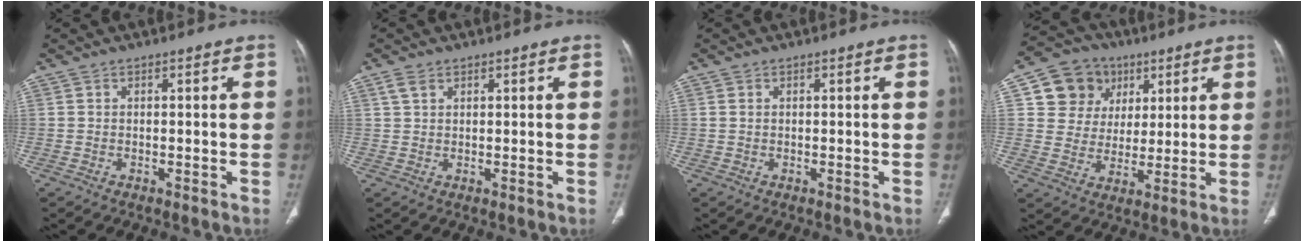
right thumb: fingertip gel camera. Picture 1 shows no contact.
{"total": 2.2, "force": [1.3, 1.3, 1.2], "torque": [-0.026, 0.004, 0.031]}
{"total": 0.8, "force": [0.1, 0.5, 0.5], "torque": [-0.014, 0.002, 0.004]}
{"total": 12.2, "force": [4.8, 10.8, 3.3], "torque": [-0.022, -0.003, 0.086]}